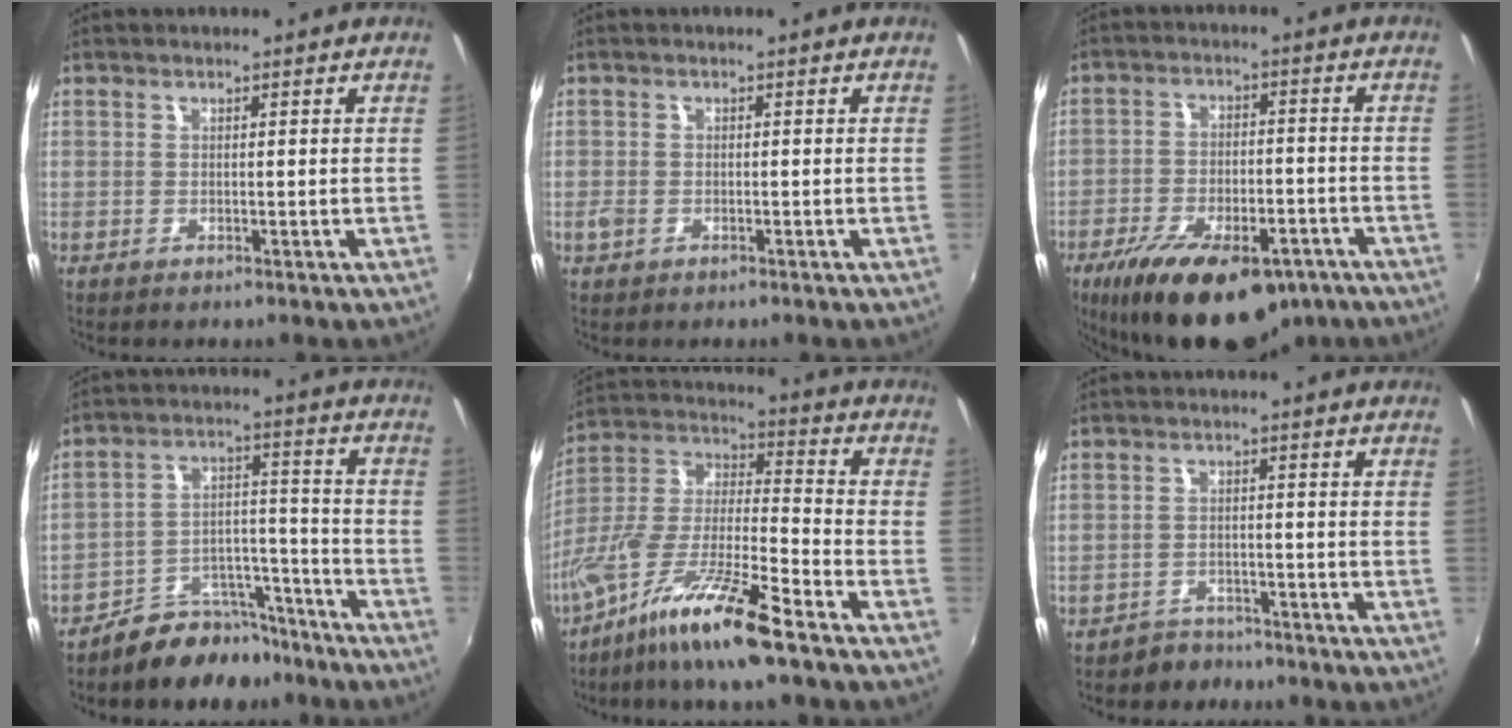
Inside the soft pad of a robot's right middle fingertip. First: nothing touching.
{"total": 1.9, "force": [-0.9, 1.5, 0.9], "torque": [-0.019, -0.003, -0.018]}
{"total": 21.5, "force": [-13.8, 11.0, 12.3], "torque": [-0.237, -0.015, -0.189]}
{"total": 11.1, "force": [-9.2, 5.4, 3.1], "torque": [-0.048, 0.045, -0.130]}
{"total": 16.3, "force": [-11.0, 1.5, 11.9], "torque": [-0.227, -0.017, -0.213]}
{"total": 3.9, "force": [-3.3, 2.1, -0.1], "torque": [-0.010, 0.007, -0.056]}